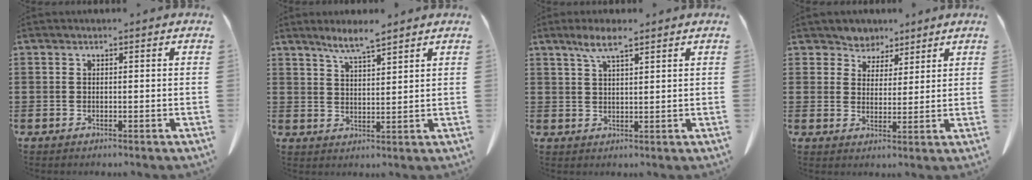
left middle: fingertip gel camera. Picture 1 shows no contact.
{"total": 4.6, "force": [3.9, 0.1, 2.5], "torque": [-0.060, -0.008, 0.069]}
{"total": 4.3, "force": [2.8, 0.7, 3.2], "torque": [-0.069, 0.003, 0.048]}
{"total": 3.4, "force": [2.9, 1.8, -0.3], "torque": [-0.012, -0.004, 0.054]}